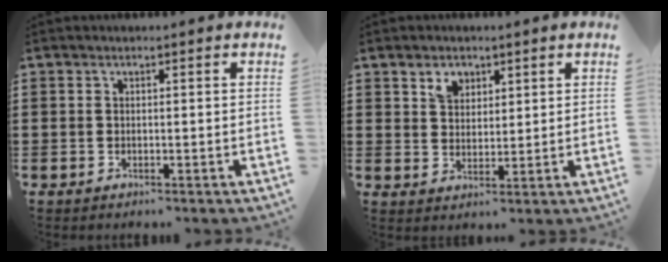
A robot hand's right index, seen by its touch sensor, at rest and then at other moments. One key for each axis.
{"total": 3.4, "fx": 2.3, "fy": 2.2, "fz": 1.3, "tx": -0.034, "ty": 0.005, "tz": 0.043}